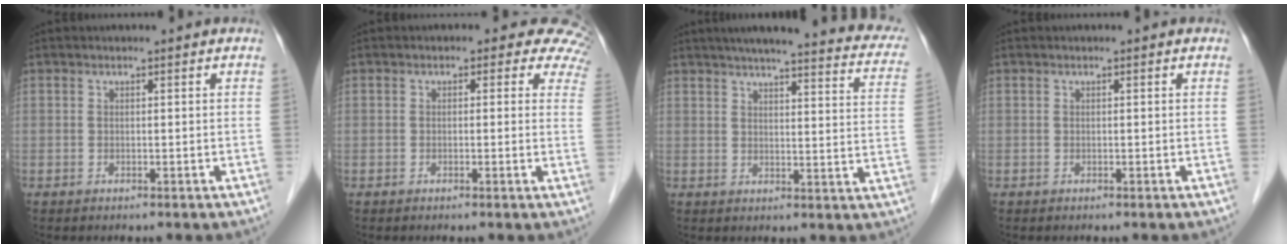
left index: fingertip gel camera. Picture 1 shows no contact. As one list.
[{"total": 6.4, "force": [4.4, 3.8, 2.6], "torque": [-0.005, 0.003, 0.014]}, {"total": 23.8, "force": [20.1, 3.0, 12.3], "torque": [-0.158, -0.011, 0.225]}, {"total": 0.0}]